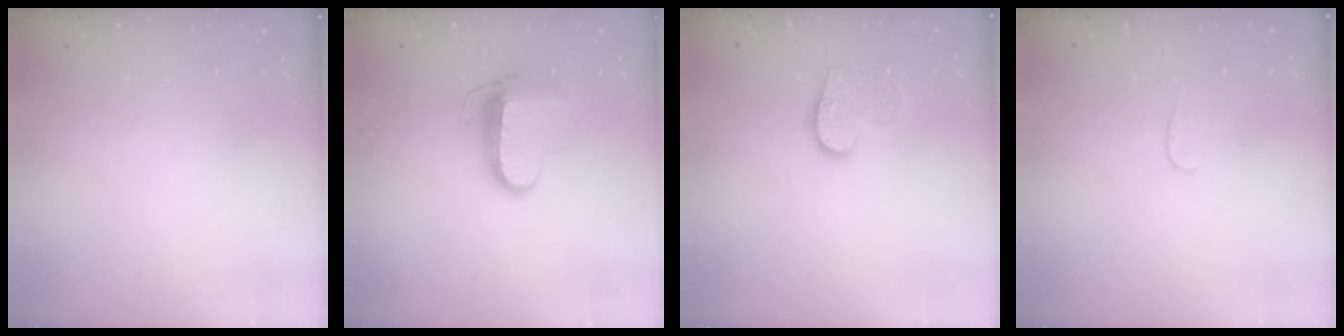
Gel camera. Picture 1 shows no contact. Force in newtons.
{"total": 10.3, "press": 10.3, "slide": 1.0}
{"total": 10.4, "press": 10.4, "slide": 0.7}
{"total": 3.3, "press": 3.3, "slide": 0.3}